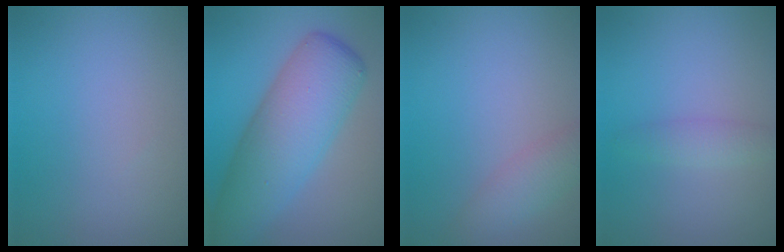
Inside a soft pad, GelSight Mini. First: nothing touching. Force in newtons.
{"total": 8.9, "press": 8.9, "slide": 0.2}
{"total": 2.5, "press": 2.5, "slide": 0.1}
{"total": 1.5, "press": 1.5, "slide": 0.0}